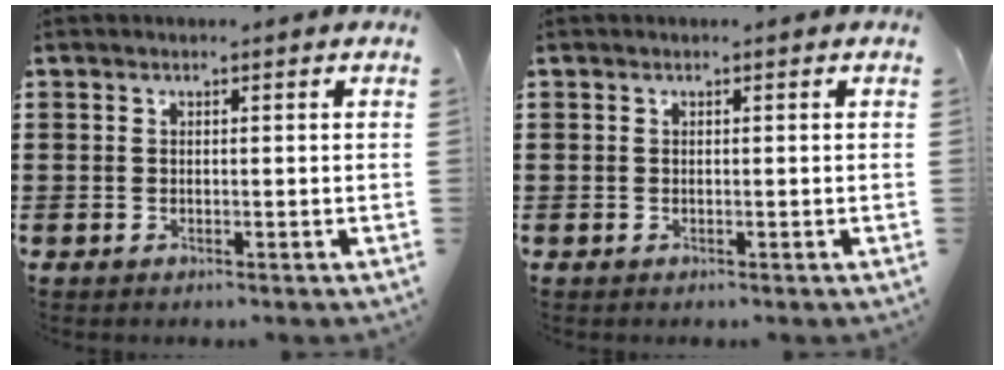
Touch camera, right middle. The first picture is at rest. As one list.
[{"total": 0.0}]